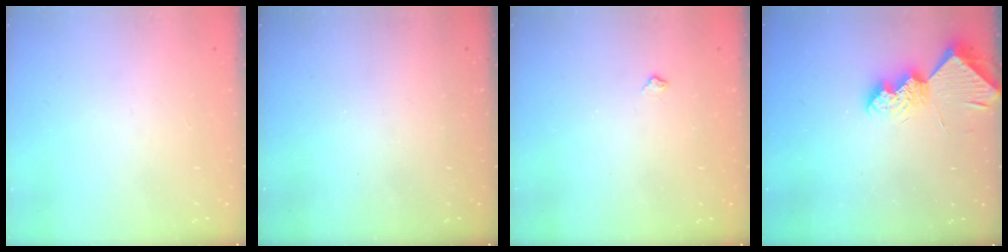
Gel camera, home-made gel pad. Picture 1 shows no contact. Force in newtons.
{"total": 0.0}
{"total": 4.4, "press": 4.4, "slide": 0.6}
{"total": 9.1, "press": 9.0, "slide": 0.9}